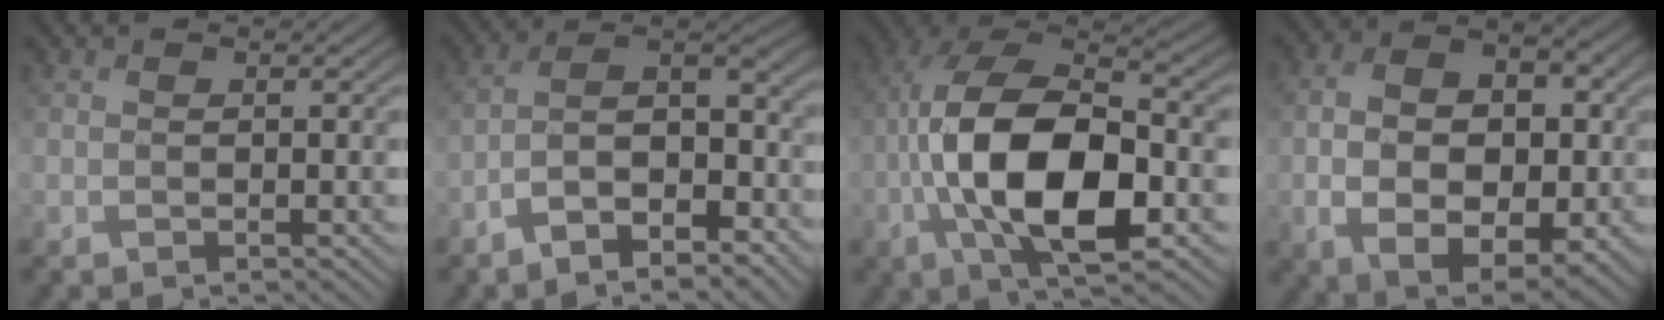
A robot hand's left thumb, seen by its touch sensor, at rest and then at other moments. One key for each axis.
{"total": 9.1, "fx": -5.8, "fy": 3.5, "fz": 6.1, "tx": -0.096, "ty": 0.000, "tz": -0.116}
{"total": 15.7, "fx": -3.6, "fy": 7.4, "fz": 13.3, "tx": -0.271, "ty": -0.006, "tz": -0.076}
{"total": 12.8, "fx": -1.6, "fy": 8.4, "fz": 9.6, "tx": -0.180, "ty": -0.014, "tz": -0.018}